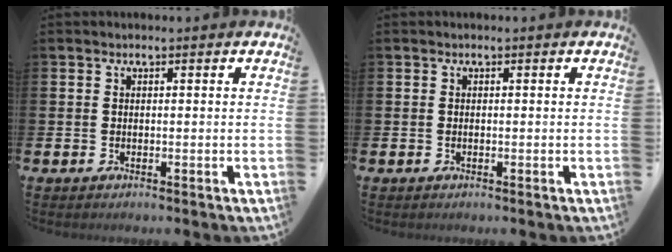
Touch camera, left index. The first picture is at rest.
{"total": 0.0}